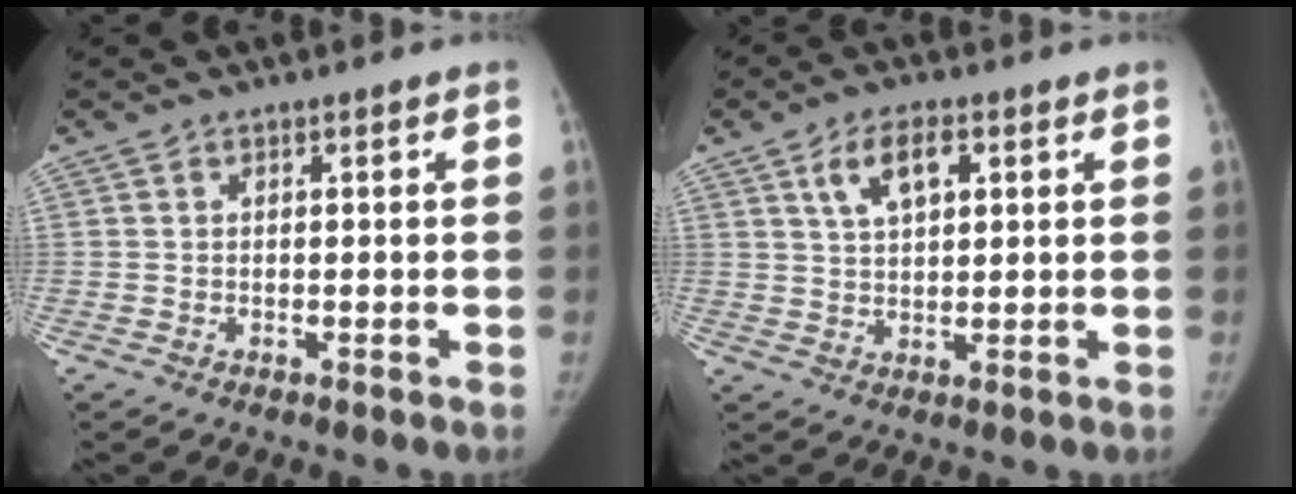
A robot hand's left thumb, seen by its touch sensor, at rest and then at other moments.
{"total": 6.7, "force": [3.0, 3.4, 5.0], "torque": [-0.079, -0.002, 0.056]}